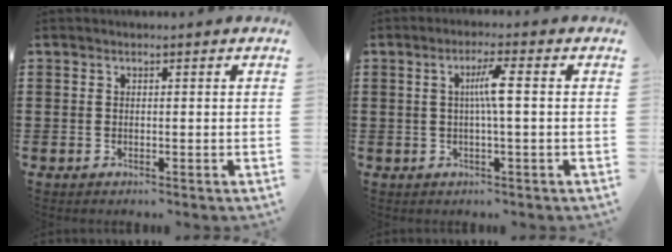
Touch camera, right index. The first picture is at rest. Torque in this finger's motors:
{"motor_torque": [0.70, -0.30, 0.39, 0.06]}